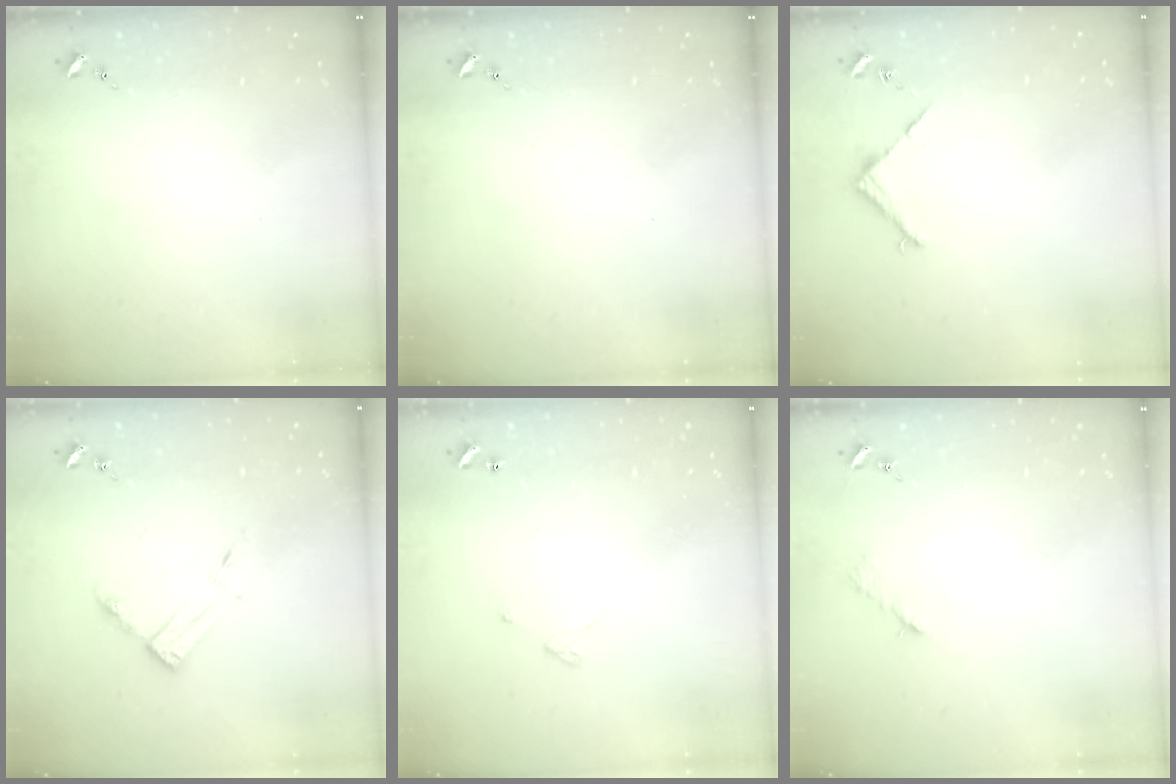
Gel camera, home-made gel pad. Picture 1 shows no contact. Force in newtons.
{"total": 0.0}
{"total": 2.9, "press": 2.8, "slide": 0.2}
{"total": 7.4, "press": 7.4, "slide": 0.6}
{"total": 3.4, "press": 3.4, "slide": 0.5}
{"total": 2.6, "press": 2.6, "slide": 0.4}